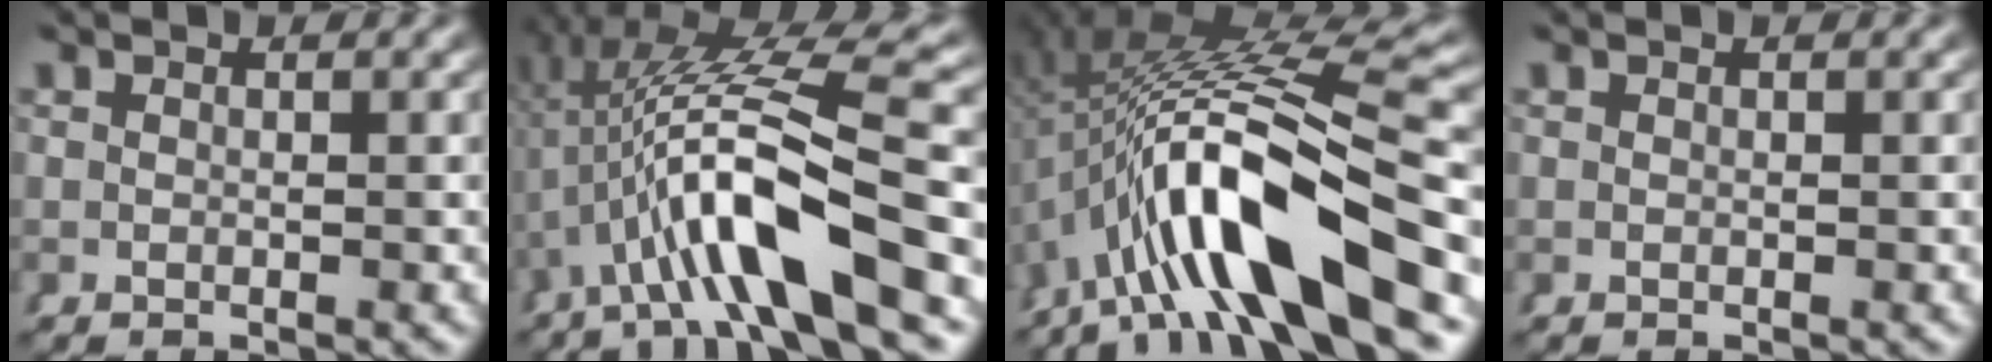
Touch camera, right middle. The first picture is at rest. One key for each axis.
{"total": 10.3, "fx": 1.4, "fy": 3.5, "fz": 9.6, "tx": -0.171, "ty": 0.009, "tz": 0.026}
{"total": 15.0, "fx": -0.6, "fy": 7.1, "fz": 13.2, "tx": -0.237, "ty": 0.002, "tz": 0.001}
{"total": 0.0}